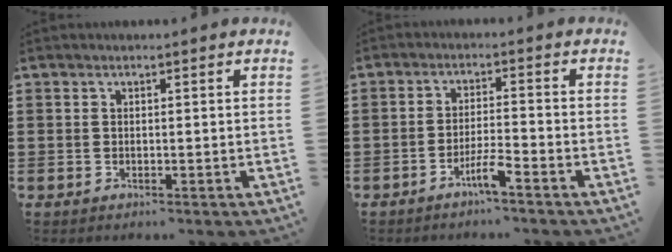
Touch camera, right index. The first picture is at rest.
{"total": 4.1, "force": [-3.0, 0.1, 2.8], "torque": [-0.063, -0.003, -0.058]}